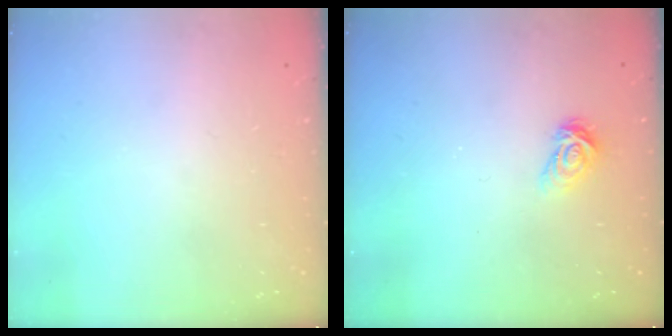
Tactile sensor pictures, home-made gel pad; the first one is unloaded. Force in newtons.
{"total": 3.8, "press": 3.8, "slide": 0.4}